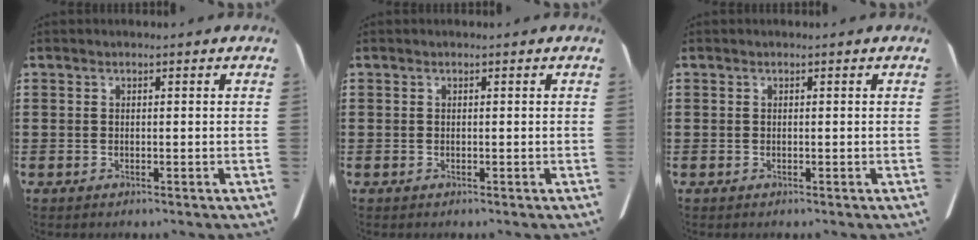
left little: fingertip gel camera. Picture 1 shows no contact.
{"total": 0.0}
{"total": 0.0}